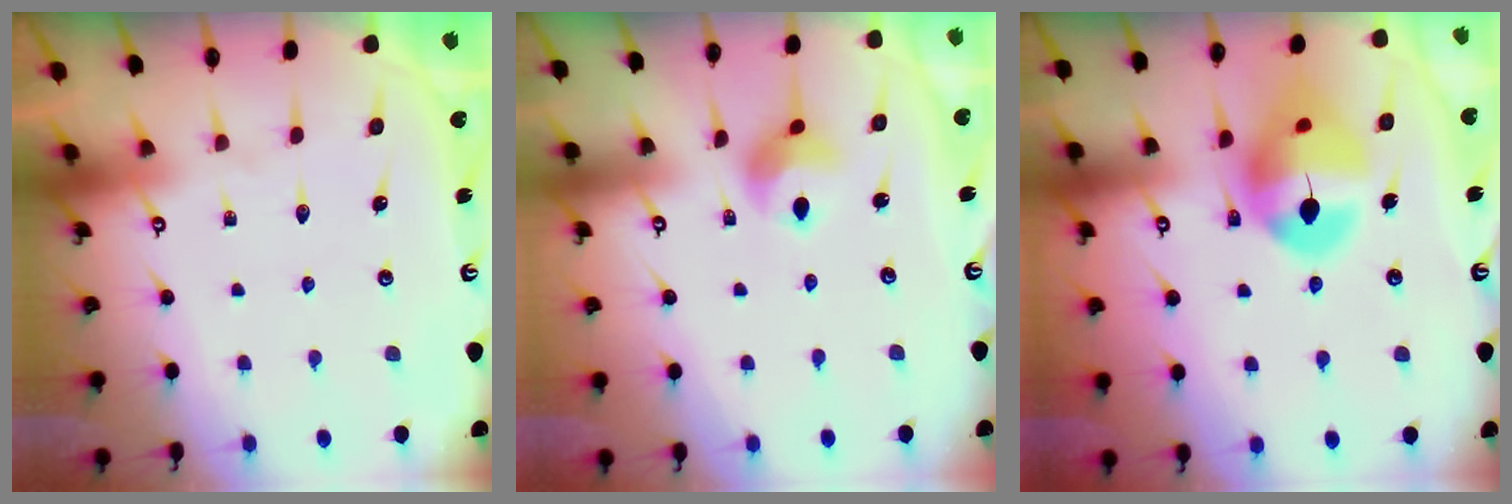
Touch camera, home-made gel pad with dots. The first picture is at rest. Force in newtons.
{"total": 7.8, "press": 7.7, "slide": 1.0}
{"total": 15.6, "press": 15.5, "slide": 1.8}